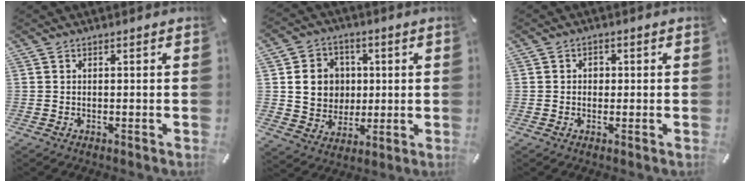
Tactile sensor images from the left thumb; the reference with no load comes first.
{"total": 10.5, "force": [1.2, 9.7, 3.8], "torque": [-0.050, 0.006, 0.030]}
{"total": 1.9, "force": [-0.2, 1.7, 1.0], "torque": [-0.013, 0.004, -0.009]}